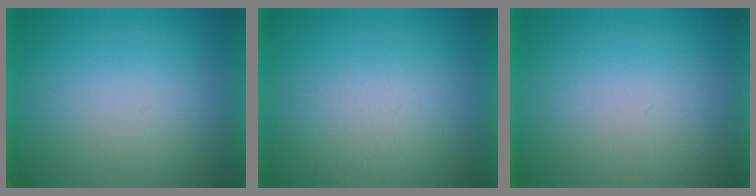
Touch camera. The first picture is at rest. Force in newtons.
{"total": 3.7}
{"total": 0.0}